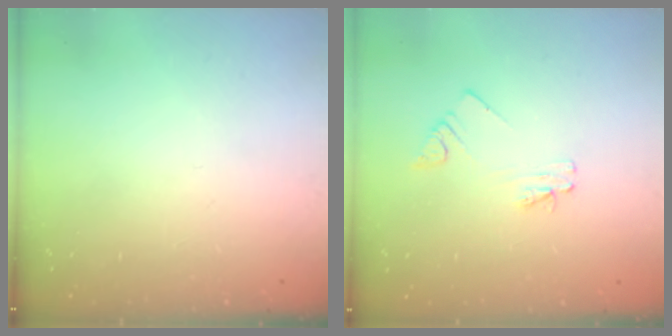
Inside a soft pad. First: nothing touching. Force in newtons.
{"total": 2.4, "press": 2.4, "slide": 0.3}